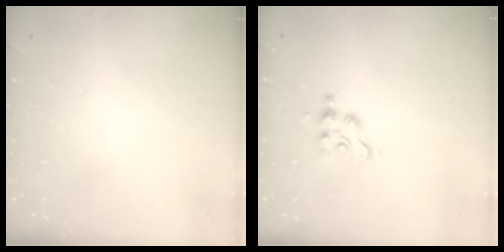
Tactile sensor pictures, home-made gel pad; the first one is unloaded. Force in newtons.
{"total": 4.4, "press": 4.4, "slide": 0.6}